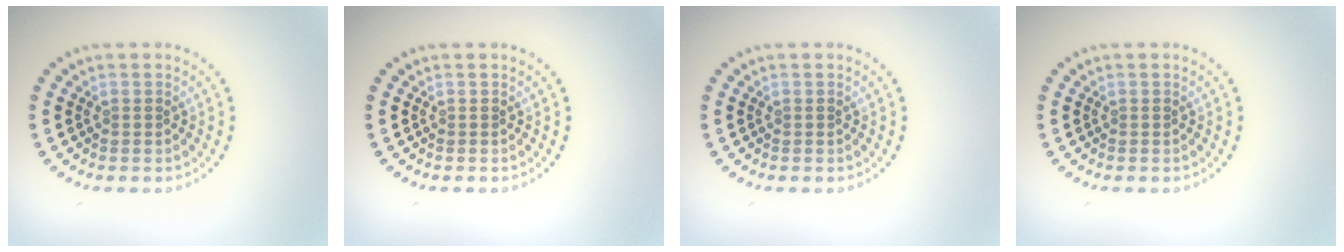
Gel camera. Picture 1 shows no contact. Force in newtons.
{"total": 0.0}
{"total": 0.0}
{"total": 0.0}